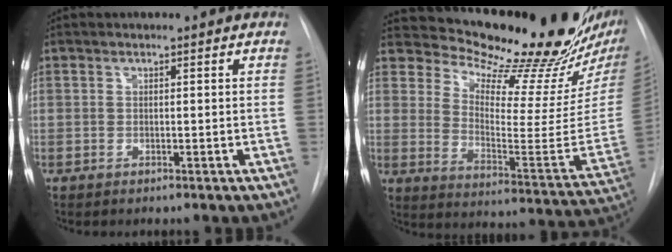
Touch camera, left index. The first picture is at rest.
{"total": 23.1, "force": [19.9, 2.4, 11.5], "torque": [-0.175, -0.093, 0.267]}